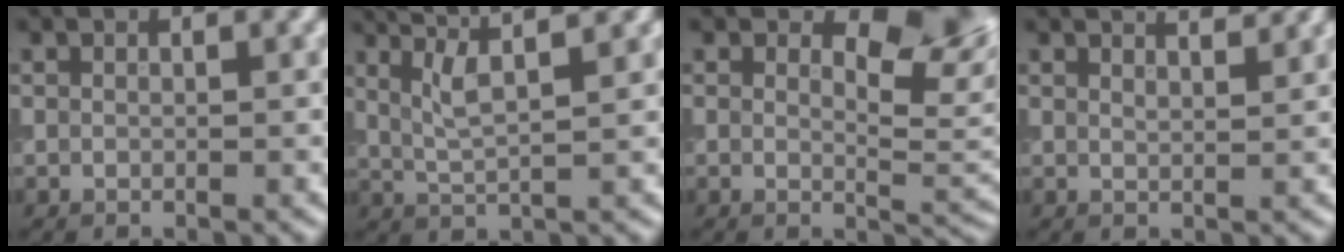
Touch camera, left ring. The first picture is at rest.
{"total": 4.3, "force": [2.5, 0.7, 3.5], "torque": [-0.067, 0.008, 0.047]}
{"total": 6.0, "force": [2.5, 3.0, 4.6], "torque": [-0.054, -0.007, 0.032]}
{"total": 3.3, "force": [2.7, 1.1, 1.6], "torque": [0.004, 0.020, 0.008]}